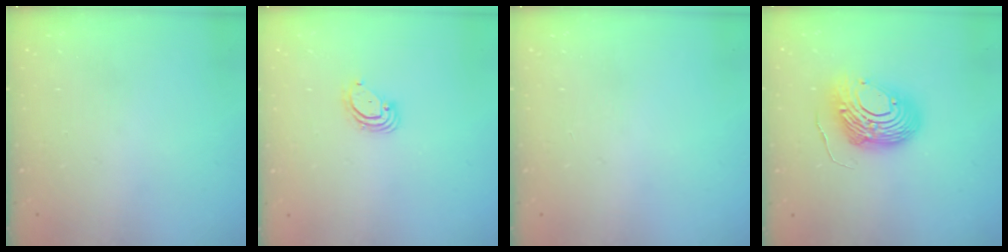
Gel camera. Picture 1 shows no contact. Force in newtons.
{"total": 3.7, "press": 3.7, "slide": 0.2}
{"total": 0.0}
{"total": 12.6, "press": 12.6, "slide": 1.4}